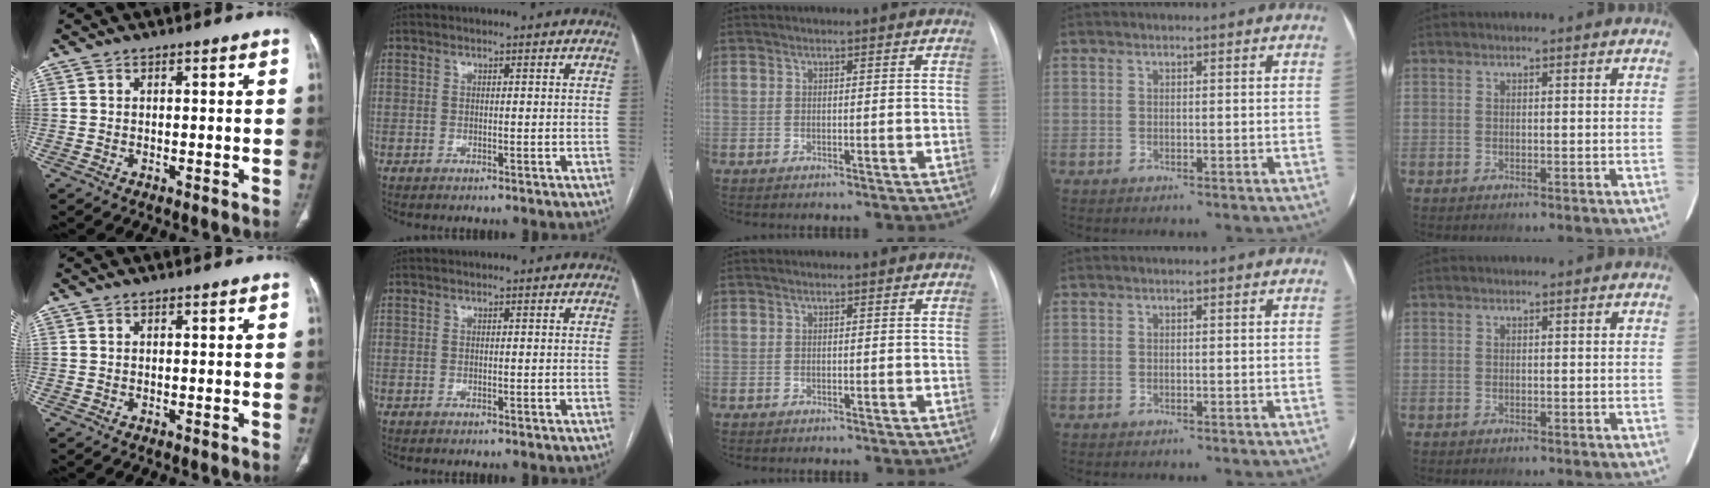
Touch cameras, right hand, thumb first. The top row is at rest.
{}